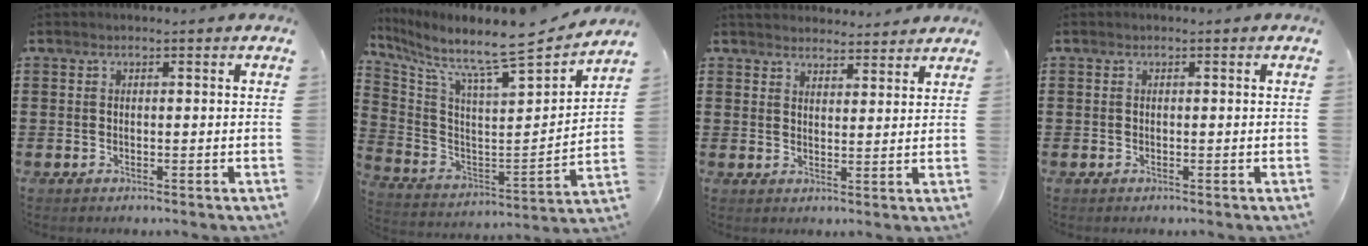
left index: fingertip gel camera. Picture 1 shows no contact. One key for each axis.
{"total": 8.6, "fx": 7.7, "fy": 0.5, "fz": 3.6, "tx": -0.094, "ty": -0.077, "tz": 0.117}
{"total": 3.4, "fx": 3.3, "fy": 0.5, "fz": 0.0, "tx": -0.010, "ty": -0.009, "tz": 0.063}
{"total": 0.0}